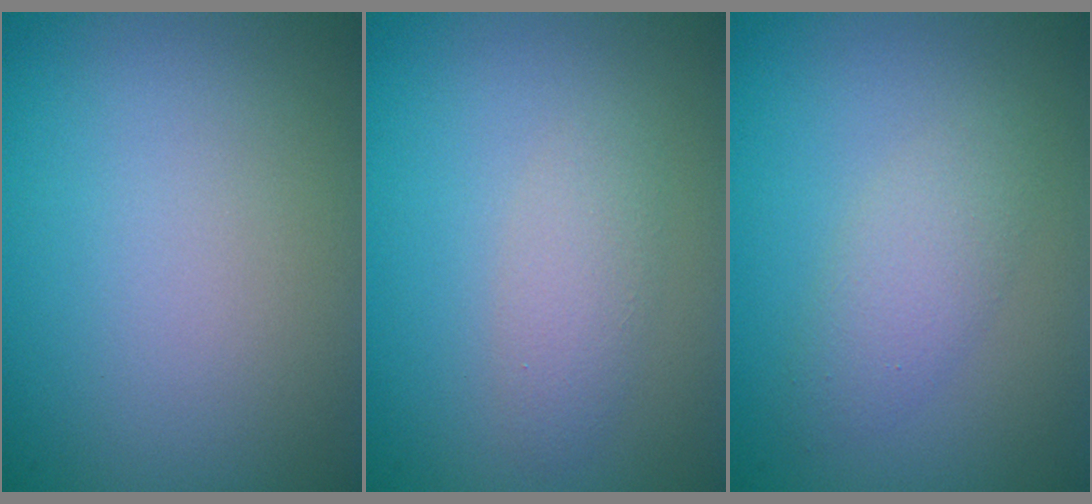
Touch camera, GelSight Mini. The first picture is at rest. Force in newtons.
{"total": 1.8, "press": 1.8, "slide": 0.0}
{"total": 2.2, "press": 2.2, "slide": 0.0}